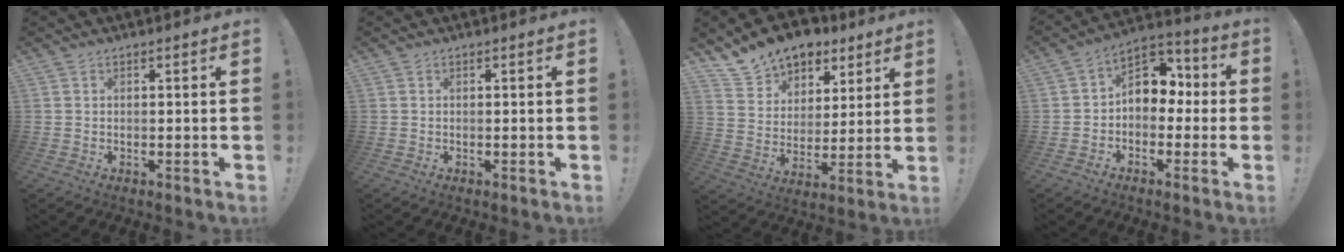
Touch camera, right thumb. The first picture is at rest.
{"total": 0.0}
{"total": 13.5, "force": [10.7, 7.6, 3.1], "torque": [-0.061, -0.079, 0.200]}
{"total": 9.1, "force": [0.4, 7.7, 4.9], "torque": [-0.064, 0.004, 0.015]}